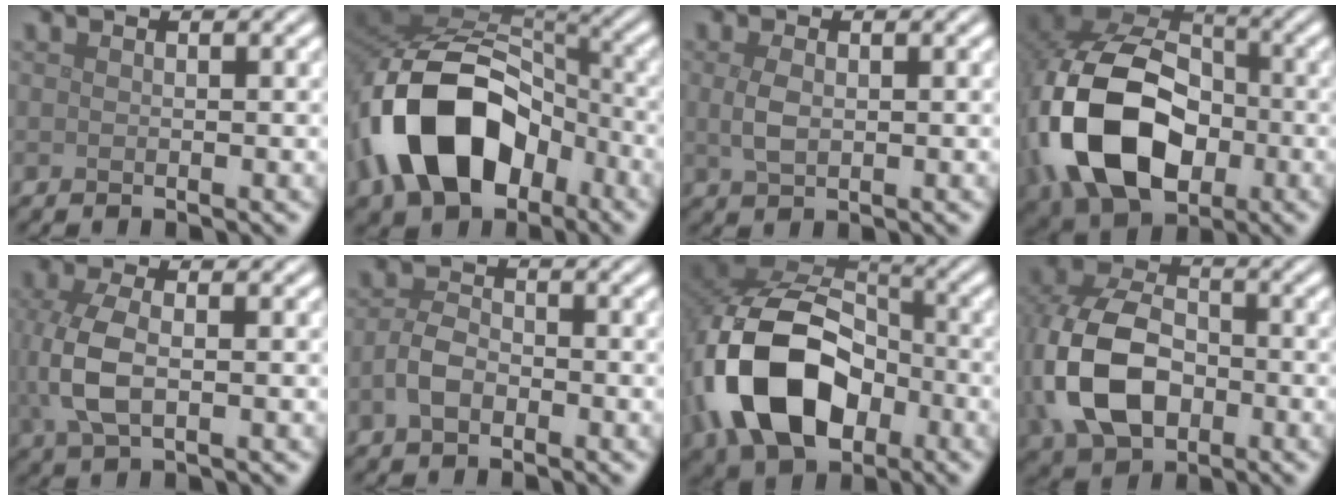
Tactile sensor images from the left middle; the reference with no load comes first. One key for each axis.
{"total": 14.0, "fx": -5.3, "fy": 9.1, "fz": 9.2, "tx": -0.178, "ty": -0.002, "tz": -0.104}
{"total": 2.1, "fx": 0.1, "fy": 1.2, "fz": 1.6, "tx": -0.042, "ty": -0.001, "tz": 0.005}
{"total": 15.3, "fx": -3.4, "fy": 10.6, "fz": 10.6, "tx": -0.250, "ty": -0.020, "tz": -0.073}
{"total": 5.1, "fx": 0.0, "fy": 2.7, "fz": 4.4, "tx": -0.115, "ty": -0.002, "tz": 0.001}
{"total": 2.6, "fx": -1.2, "fy": 1.5, "fz": 1.7, "tx": -0.033, "ty": 0.008, "tz": -0.030}
{"total": 14.2, "fx": -3.9, "fy": 9.4, "fz": 10.0, "tx": -0.213, "ty": -0.013, "tz": -0.080}
{"total": 11.0, "fx": -2.0, "fy": 7.7, "fz": 7.6, "tx": -0.191, "ty": -0.010, "tz": -0.048}